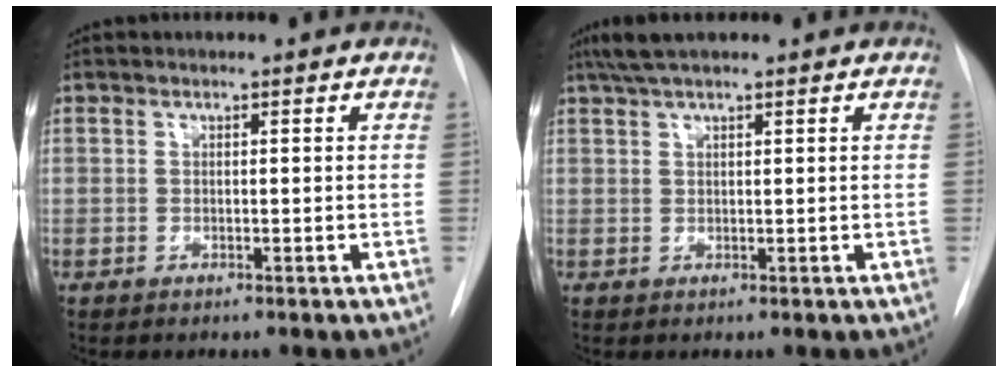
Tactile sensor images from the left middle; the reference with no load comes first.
{"total": 4.6, "force": [3.6, 0.5, 2.8], "torque": [-0.055, 0.028, 0.067]}